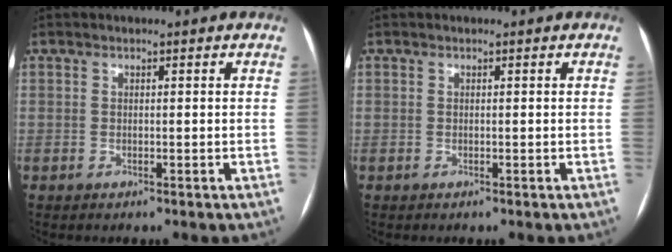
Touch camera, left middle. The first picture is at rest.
{"total": 0.0}